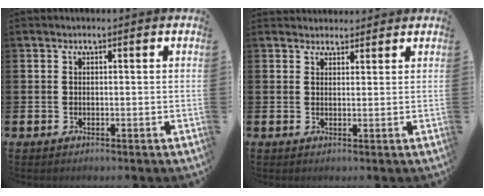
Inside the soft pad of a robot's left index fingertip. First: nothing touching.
{"total": 2.1, "force": [2.0, 0.6, -0.3], "torque": [0.009, -0.010, 0.035]}